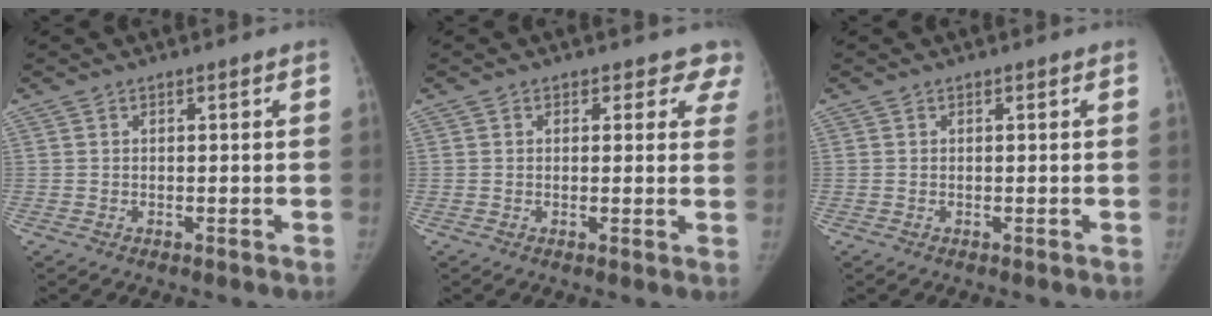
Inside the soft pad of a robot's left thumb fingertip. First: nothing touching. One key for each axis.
{"total": 4.8, "fx": 3.8, "fy": 2.8, "fz": 0.5, "tx": 0.046, "ty": -0.011, "tz": 0.020}
{"total": 0.0}